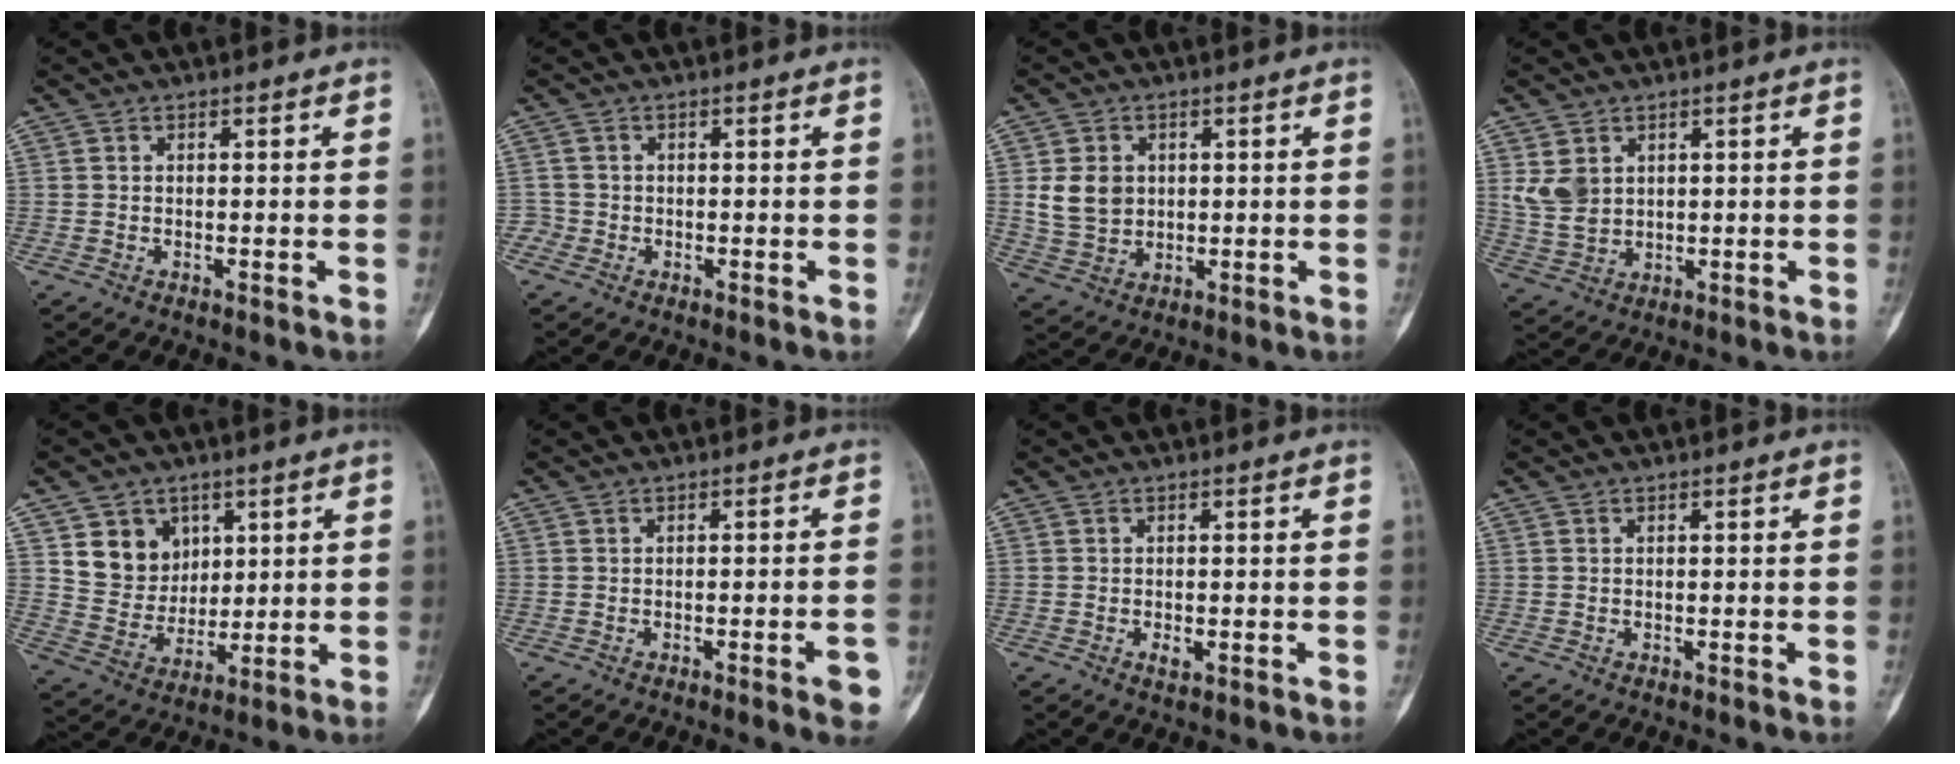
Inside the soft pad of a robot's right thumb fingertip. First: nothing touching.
{"total": 1.7, "force": [-0.7, 1.5, -0.2], "torque": [0.016, 0.008, -0.018]}
{"total": 7.3, "force": [1.3, 5.9, 4.0], "torque": [-0.056, -0.006, 0.034]}
{"total": 6.1, "force": [2.1, 4.6, 3.4], "torque": [-0.057, -0.009, 0.057]}
{"total": 10.1, "force": [4.4, 8.5, 3.1], "torque": [-0.017, -0.025, 0.090]}
{"total": 4.4, "force": [-2.0, 0.5, 3.9], "torque": [-0.046, 0.007, -0.026]}
{"total": 1.5, "force": [-0.5, 0.8, 1.2], "torque": [-0.017, -0.001, -0.005]}
{"total": 0.0}